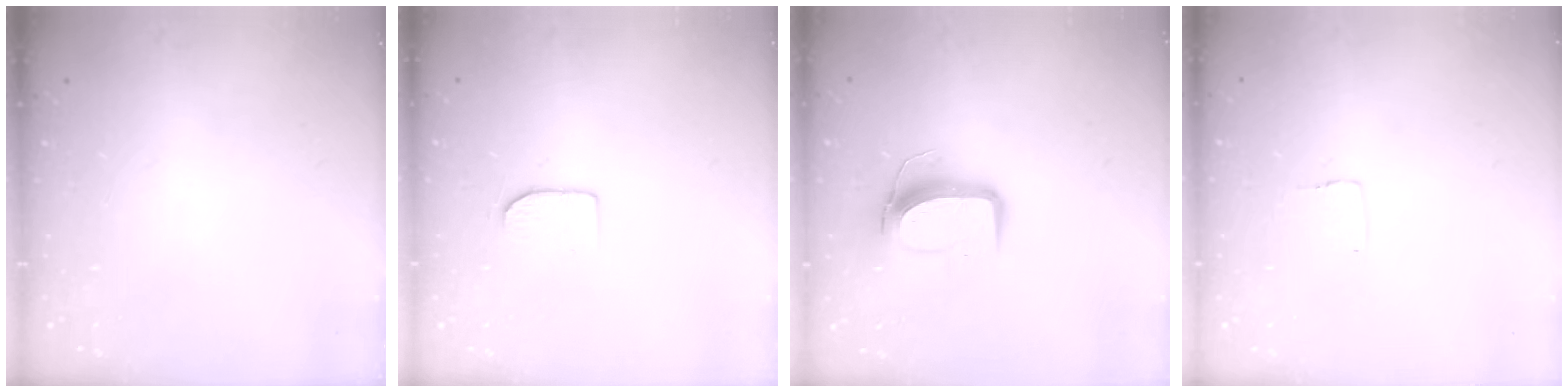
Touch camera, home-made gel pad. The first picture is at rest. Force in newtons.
{"total": 6.0, "press": 5.9, "slide": 0.6}
{"total": 10.2, "press": 10.2, "slide": 0.8}
{"total": 3.8, "press": 3.8, "slide": 0.1}